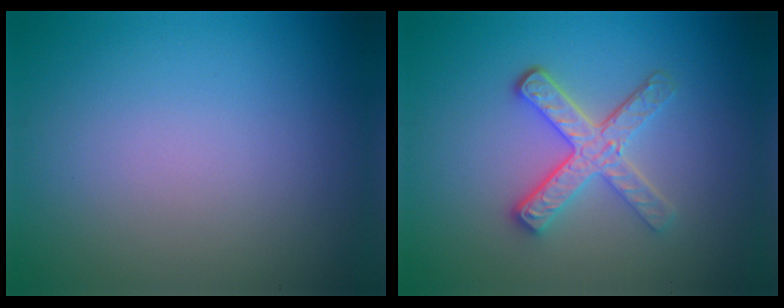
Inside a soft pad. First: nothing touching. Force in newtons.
{"total": 4.1, "press": 3.3, "slide": 2.4}